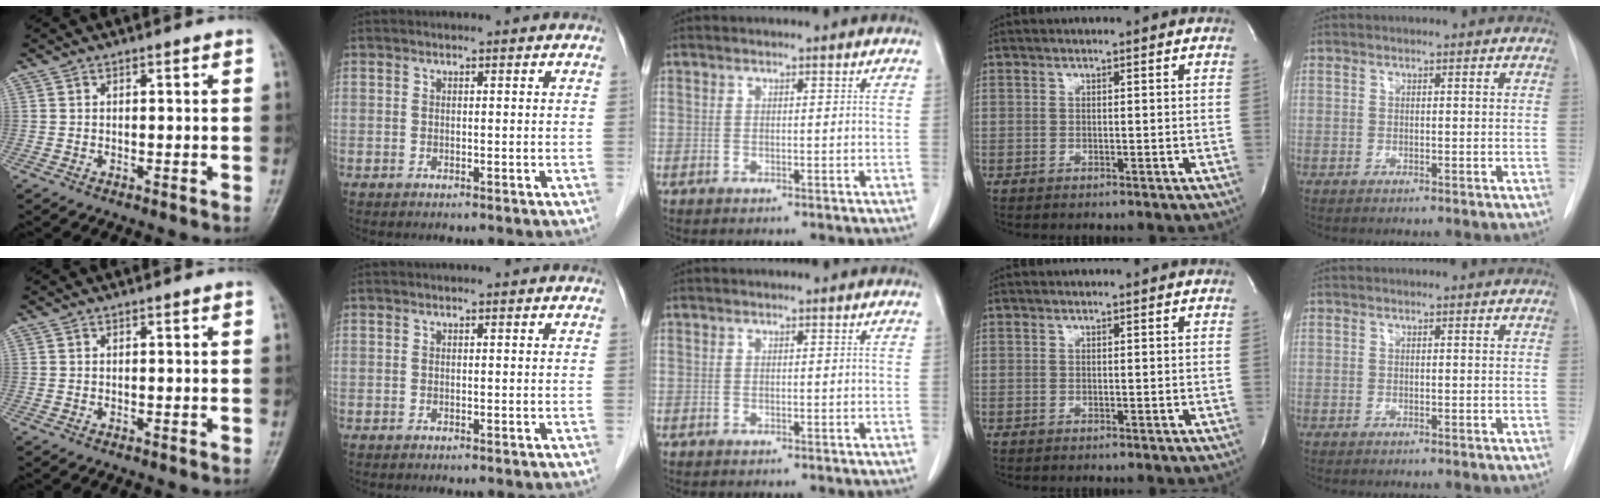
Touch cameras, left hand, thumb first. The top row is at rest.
{}